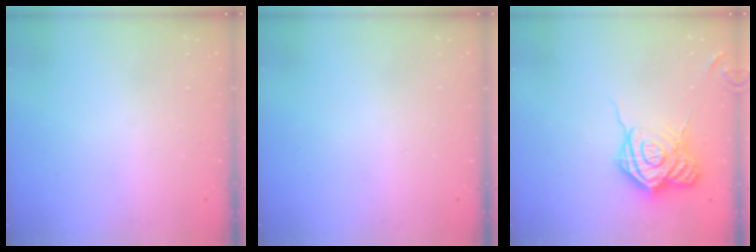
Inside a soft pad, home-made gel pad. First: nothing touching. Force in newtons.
{"total": 0.0}
{"total": 18.3, "press": 18.2, "slide": 1.3}